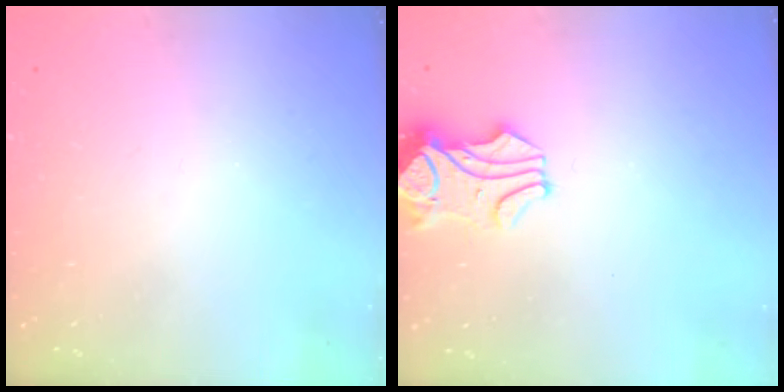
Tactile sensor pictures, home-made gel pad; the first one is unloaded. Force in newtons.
{"total": 1.2, "press": 0.1, "slide": 1.2}